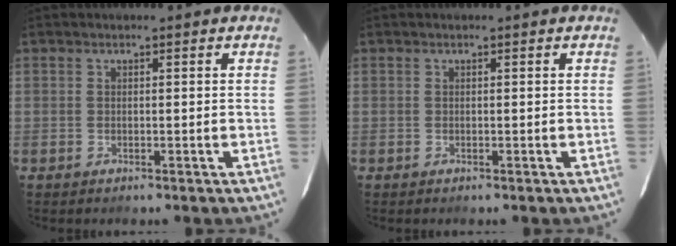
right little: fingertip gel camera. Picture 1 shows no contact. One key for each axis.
{"total": 0.0}